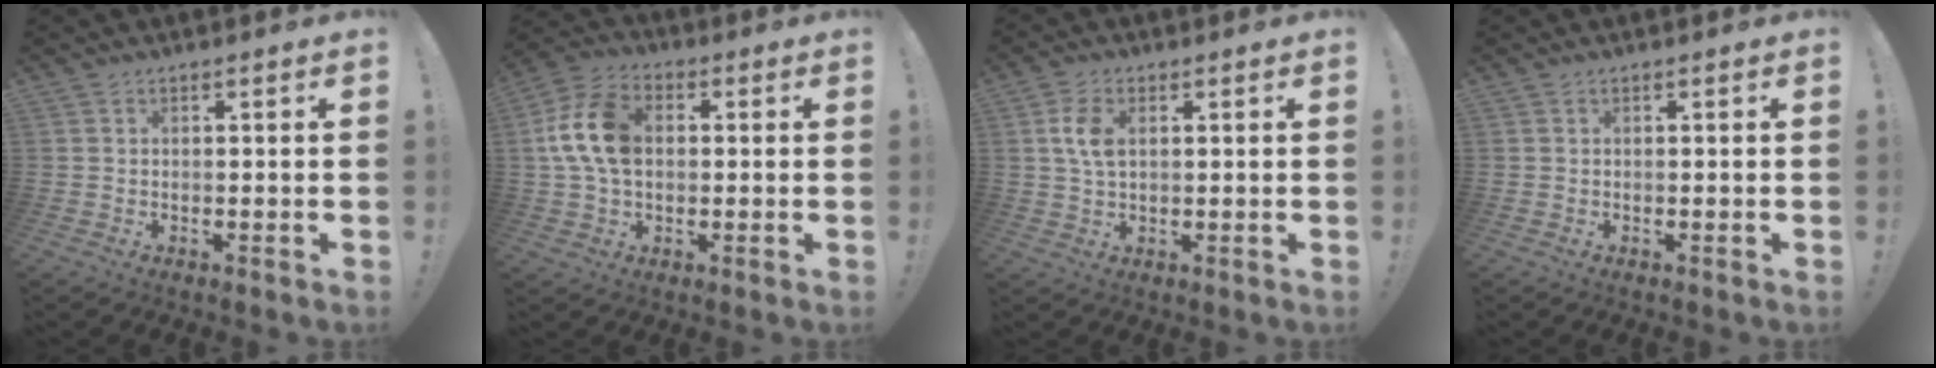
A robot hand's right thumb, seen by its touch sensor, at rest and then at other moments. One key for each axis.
{"total": 14.2, "fx": 1.6, "fy": 9.7, "fz": 10.3, "tx": -0.187, "ty": 0.009, "tz": 0.032}
{"total": 6.4, "fx": 1.7, "fy": 3.8, "fz": 4.9, "tx": -0.100, "ty": -0.002, "tz": 0.026}
{"total": 0.0}